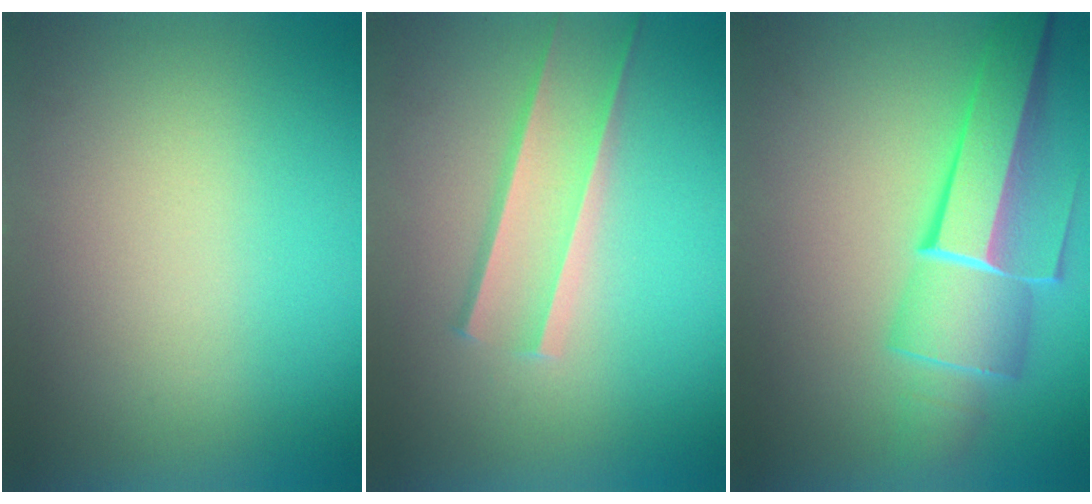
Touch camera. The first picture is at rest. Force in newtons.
{"total": 1.6}
{"total": 5.4}